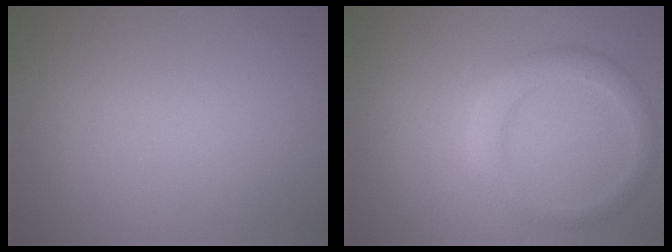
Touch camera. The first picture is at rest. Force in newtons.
{"total": 2.9, "press": 2.9, "slide": 0.1}